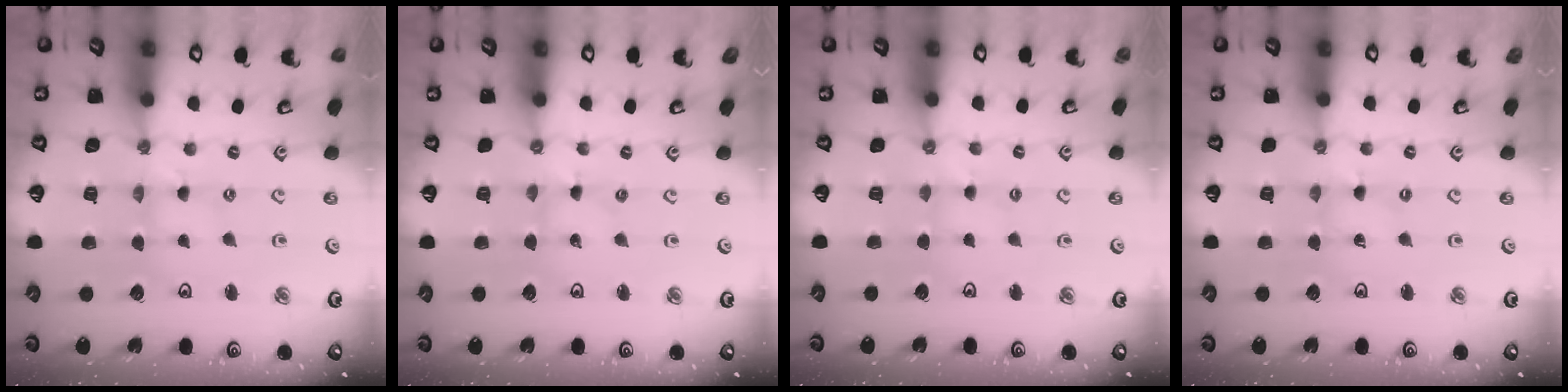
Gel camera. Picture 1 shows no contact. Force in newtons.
{"total": 0.0}
{"total": 2.2, "press": 2.1, "slide": 0.4}
{"total": 0.0}